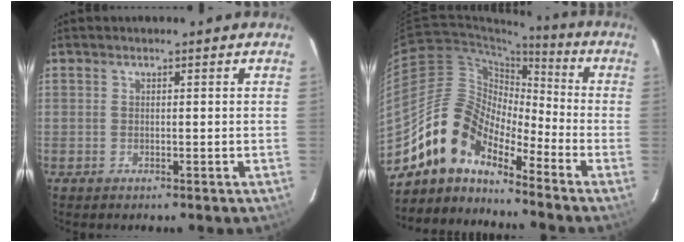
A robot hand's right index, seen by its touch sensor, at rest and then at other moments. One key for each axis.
{"total": 12.4, "fx": -10.0, "fy": 5.1, "fz": 5.3, "tx": -0.090, "ty": 0.023, "tz": -0.202}